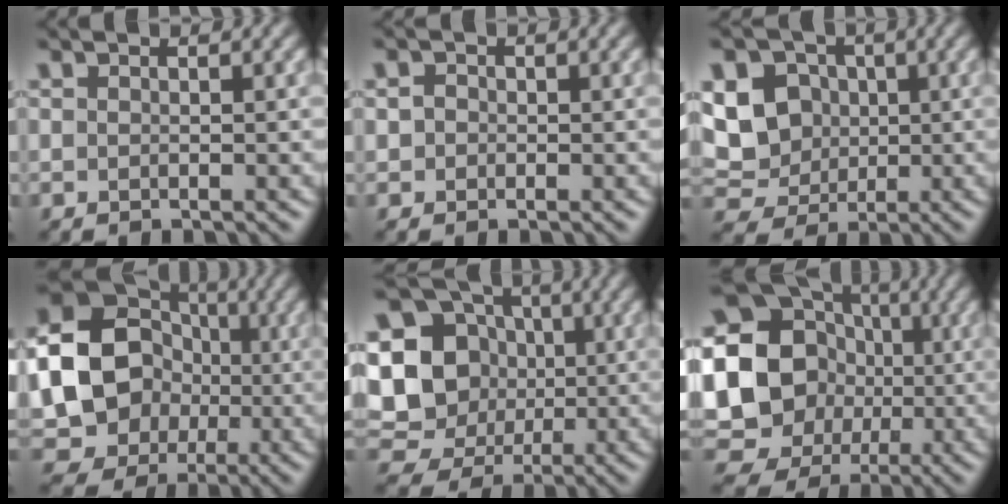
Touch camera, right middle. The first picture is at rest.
{"total": 1.1, "force": [0.1, 1.0, 0.3], "torque": [-0.002, 0.002, -0.004]}
{"total": 9.5, "force": [2.0, 8.1, 4.5], "torque": [-0.098, 0.025, 0.029]}
{"total": 17.9, "force": [-0.1, 16.3, 7.4], "torque": [-0.188, 0.026, -0.041]}
{"total": 12.8, "force": [0.8, 11.7, 5.0], "torque": [-0.154, 0.031, -0.004]}
{"total": 21.3, "force": [0.7, 20.0, 7.3], "torque": [-0.185, 0.023, -0.030]}